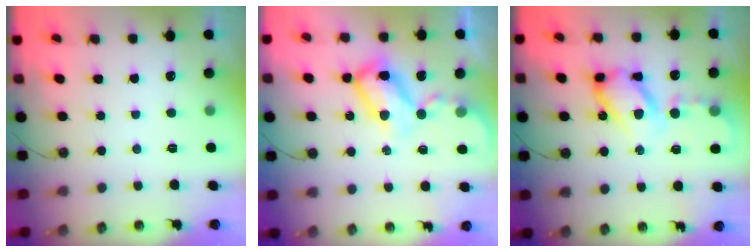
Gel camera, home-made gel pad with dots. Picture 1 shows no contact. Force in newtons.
{"total": 12.6, "press": 12.5, "slide": 1.2}
{"total": 14.9, "press": 14.8, "slide": 1.4}